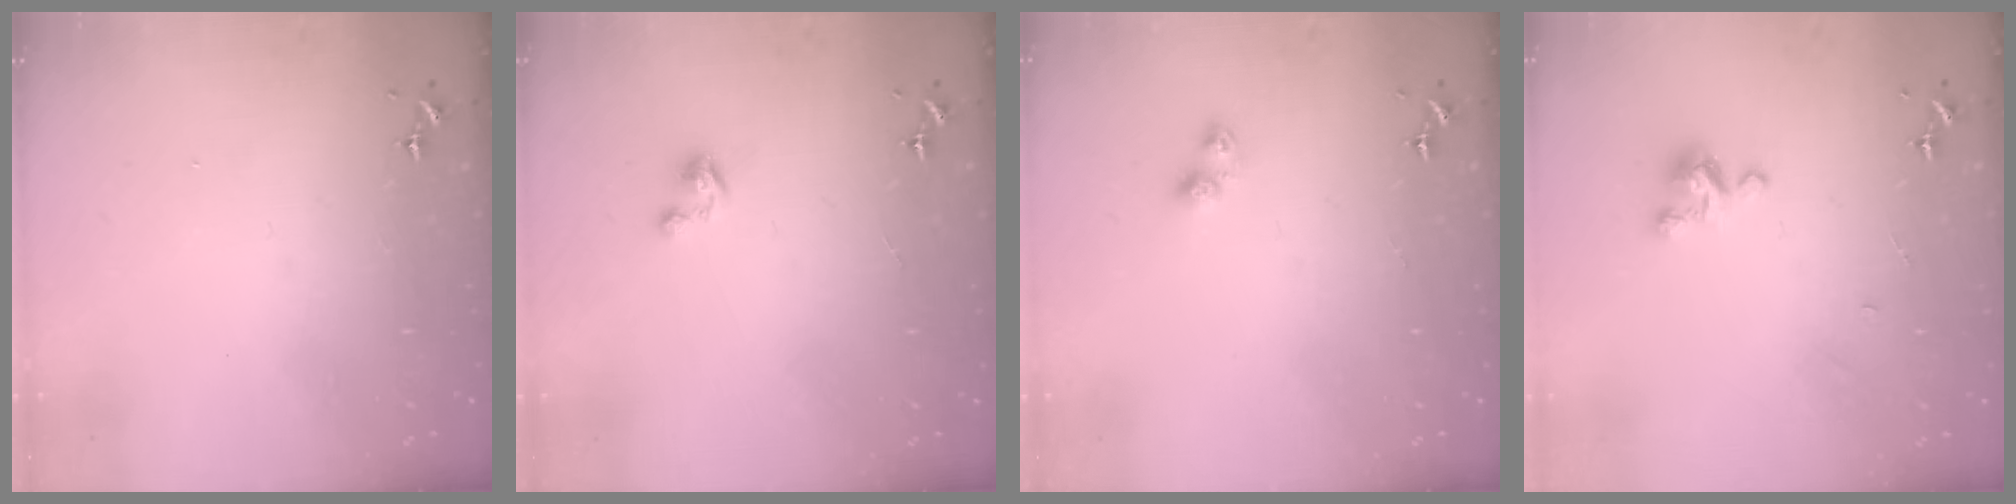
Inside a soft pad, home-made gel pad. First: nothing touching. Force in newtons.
{"total": 3.8, "press": 3.7, "slide": 0.3}
{"total": 4.8, "press": 4.5, "slide": 1.7}
{"total": 5.0, "press": 5.0, "slide": 0.3}